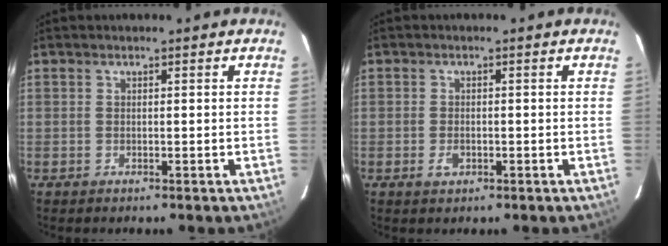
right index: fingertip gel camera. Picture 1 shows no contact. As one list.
[{"total": 2.2, "force": [-0.8, 1.4, 1.4], "torque": [-0.027, -0.001, -0.013]}]